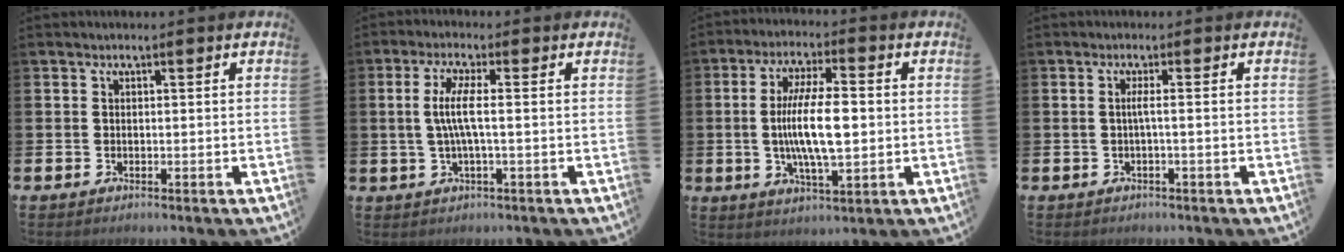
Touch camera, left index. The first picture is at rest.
{"total": 4.5, "force": [0.2, 0.5, 4.5], "torque": [-0.084, 0.000, 0.001]}
{"total": 10.2, "force": [0.1, 3.2, 9.7], "torque": [-0.177, -0.007, -0.006]}
{"total": 1.5, "force": [-0.2, -0.5, 1.4], "torque": [-0.026, -0.003, -0.008]}